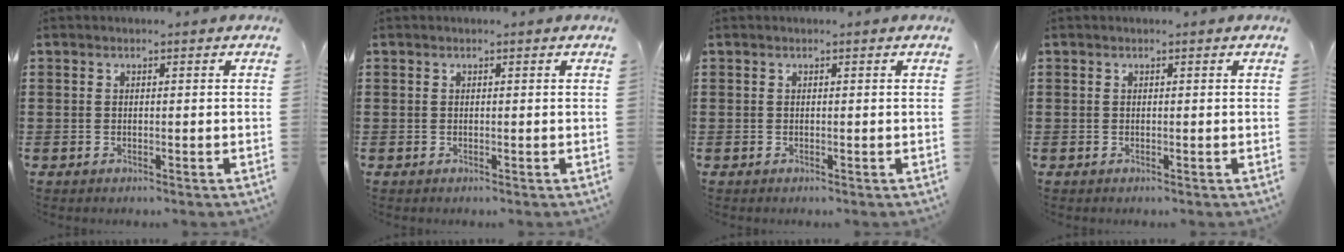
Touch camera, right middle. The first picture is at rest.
{"total": 0.0}
{"total": 0.0}
{"total": 0.0}